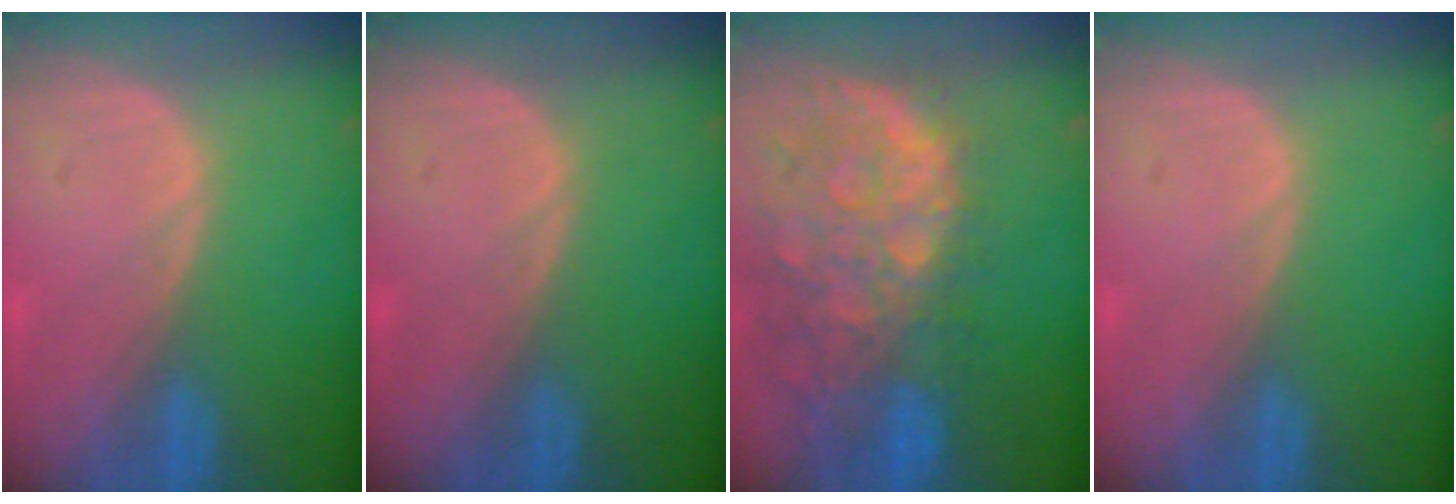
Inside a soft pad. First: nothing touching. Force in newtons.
{"total": 0.0}
{"total": 13.6, "press": 11.1, "slide": 7.9}
{"total": 0.0}